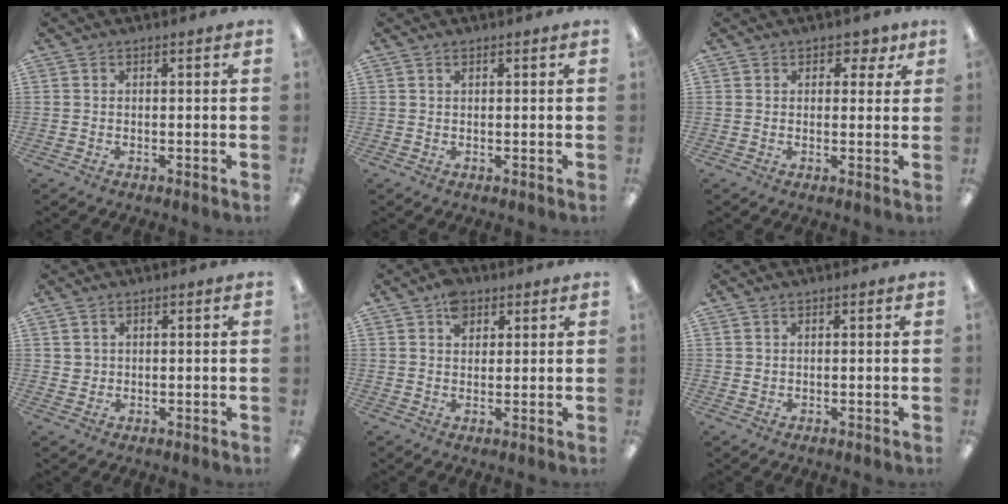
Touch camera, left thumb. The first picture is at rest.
{"total": 0.6, "force": [0.3, 0.2, 0.5], "torque": [-0.012, 0.000, 0.006]}
{"total": 3.2, "force": [1.8, 2.3, 1.3], "torque": [0.003, -0.006, 0.026]}
{"total": 1.6, "force": [0.8, 1.4, 0.2], "torque": [-0.006, 0.000, 0.016]}
{"total": 5.3, "force": [2.9, 3.6, 2.6], "torque": [-0.035, -0.002, 0.050]}
{"total": 0.8, "force": [0.3, 0.7, 0.1], "torque": [-0.004, 0.002, 0.005]}